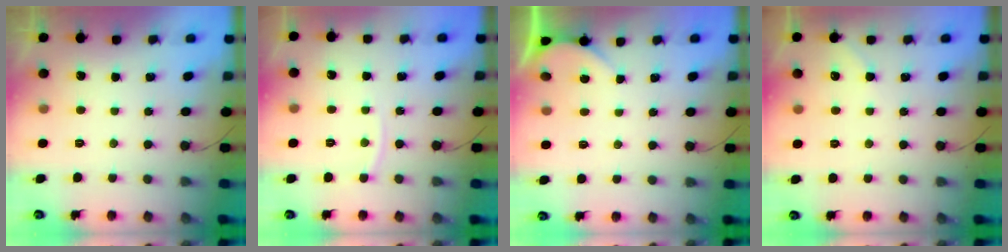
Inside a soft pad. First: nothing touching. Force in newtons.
{"total": 4.1, "press": 4.1, "slide": 0.2}
{"total": 2.3, "press": 2.3, "slide": 0.2}
{"total": 2.2, "press": 2.1, "slide": 0.3}